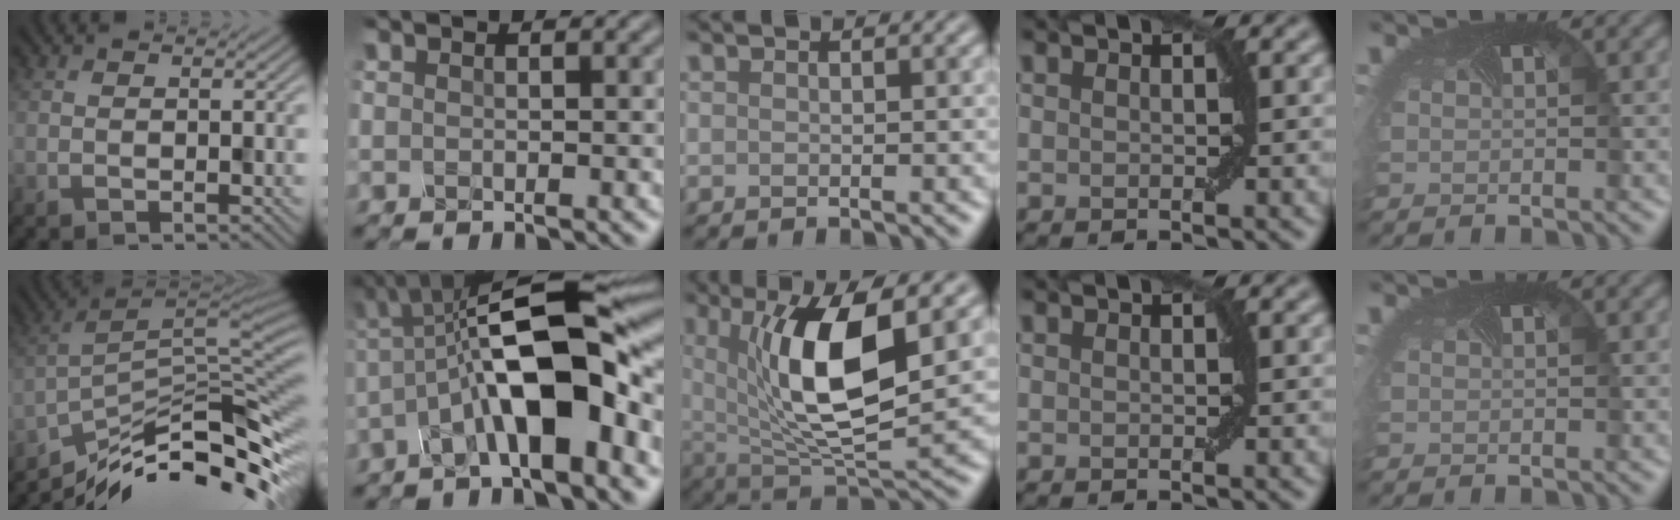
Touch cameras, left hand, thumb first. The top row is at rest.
{"thumb": {"total": 13.3, "force": [-8.4, 3.4, 9.7], "torque": [-0.190, 0.005, -0.144]}, "index": {"total": 12.5, "force": [-2.6, 3.7, 11.6], "torque": [-0.186, 0.018, -0.052]}, "middle": {"total": 10.1, "force": [2.5, 3.6, 9.2], "torque": [-0.163, -0.011, 0.046]}}